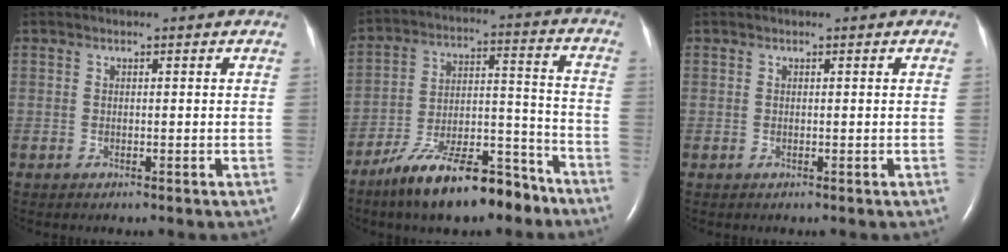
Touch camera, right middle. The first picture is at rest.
{"total": 16.2, "force": [-12.2, 4.8, 9.5], "torque": [-0.159, 0.023, -0.205]}
{"total": 0.0}